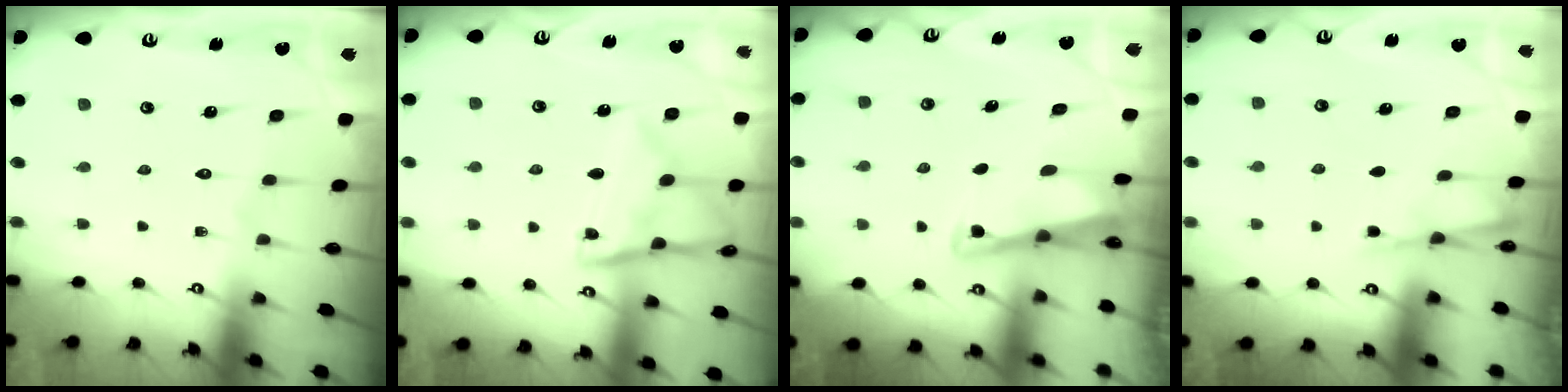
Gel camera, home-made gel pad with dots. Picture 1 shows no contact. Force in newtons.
{"total": 12.4, "press": 12.4, "slide": 1.1}
{"total": 2.8, "press": 2.8, "slide": 0.4}
{"total": 4.0, "press": 4.0, "slide": 0.4}